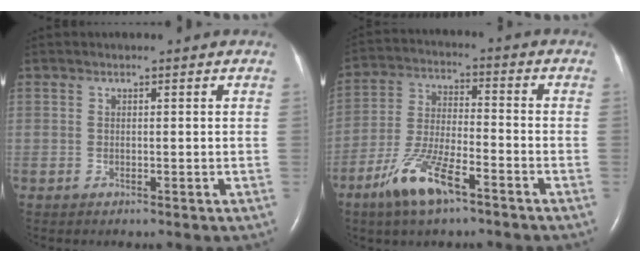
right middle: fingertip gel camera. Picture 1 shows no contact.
{"total": 10.4, "force": [-6.4, 2.5, 7.8], "torque": [-0.165, -0.007, -0.120]}